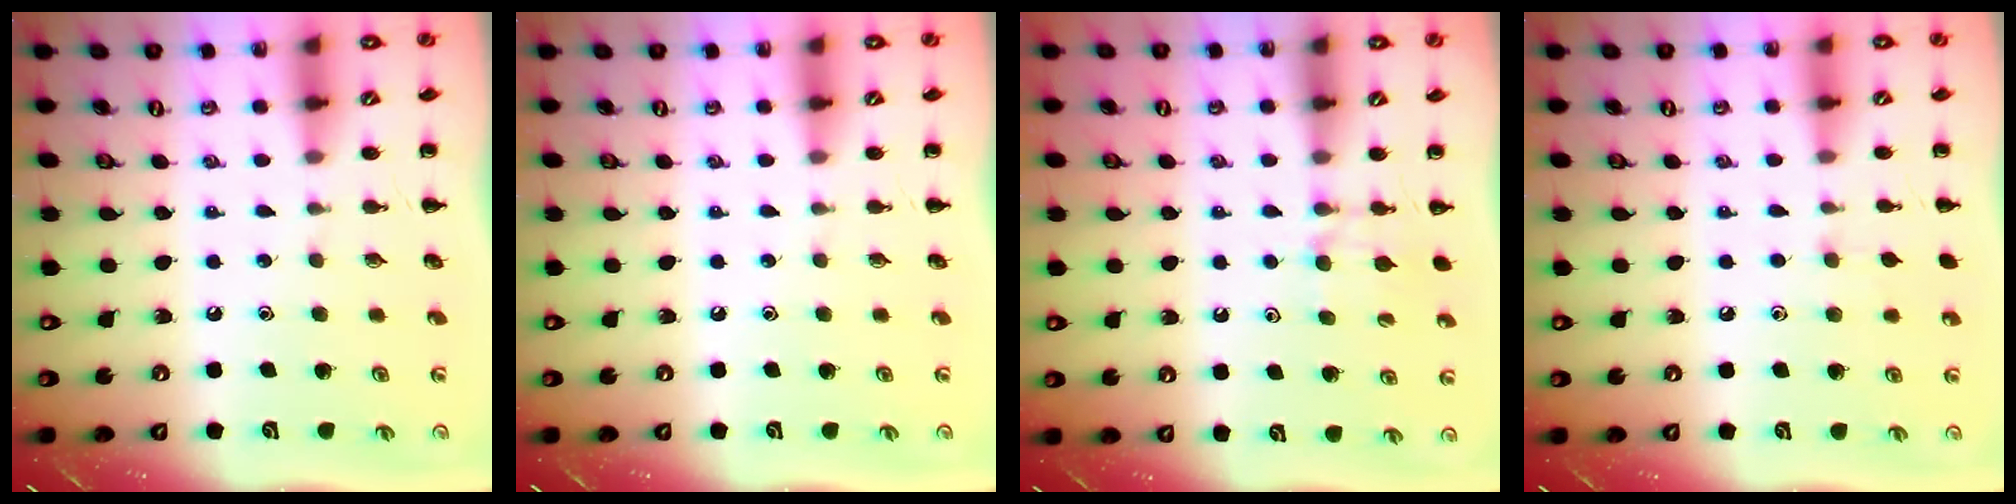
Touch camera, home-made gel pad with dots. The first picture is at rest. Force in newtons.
{"total": 0.0}
{"total": 7.2, "press": 6.9, "slide": 1.9}
{"total": 4.4, "press": 4.0, "slide": 1.7}